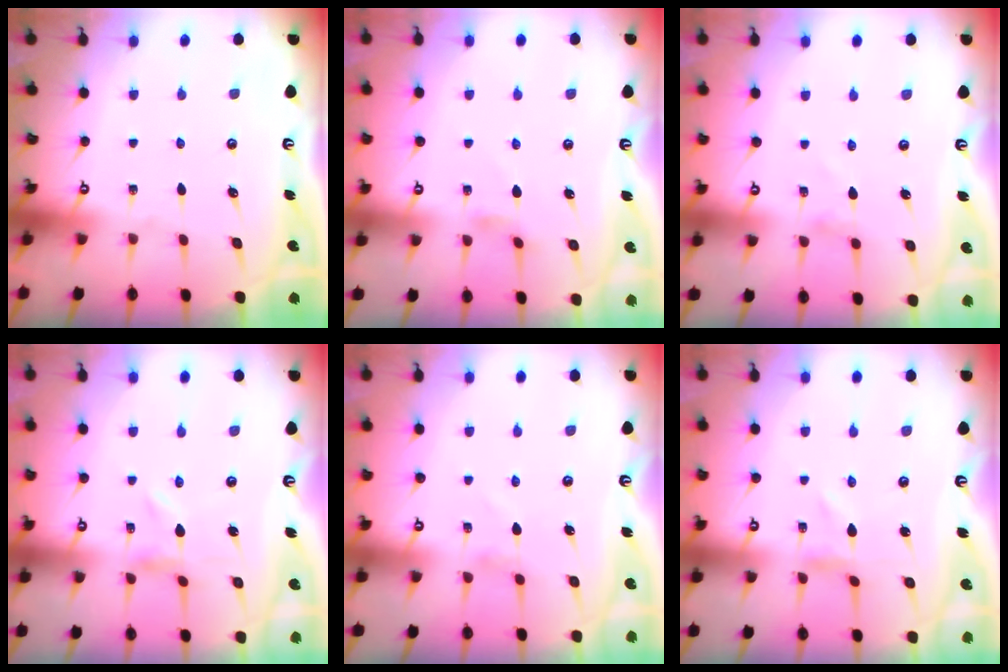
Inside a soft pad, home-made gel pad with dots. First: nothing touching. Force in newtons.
{"total": 1.1, "press": 1.0, "slide": 0.4}
{"total": 0.0}
{"total": 0.0}
{"total": 0.0}
{"total": 1.2, "press": 1.2, "slide": 0.2}